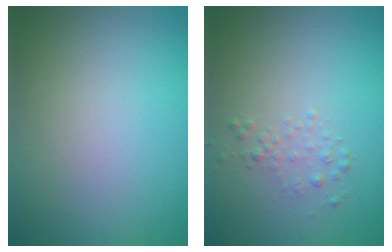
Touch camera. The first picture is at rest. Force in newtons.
{"total": 1.1, "press": 1.1, "slide": 0.1}